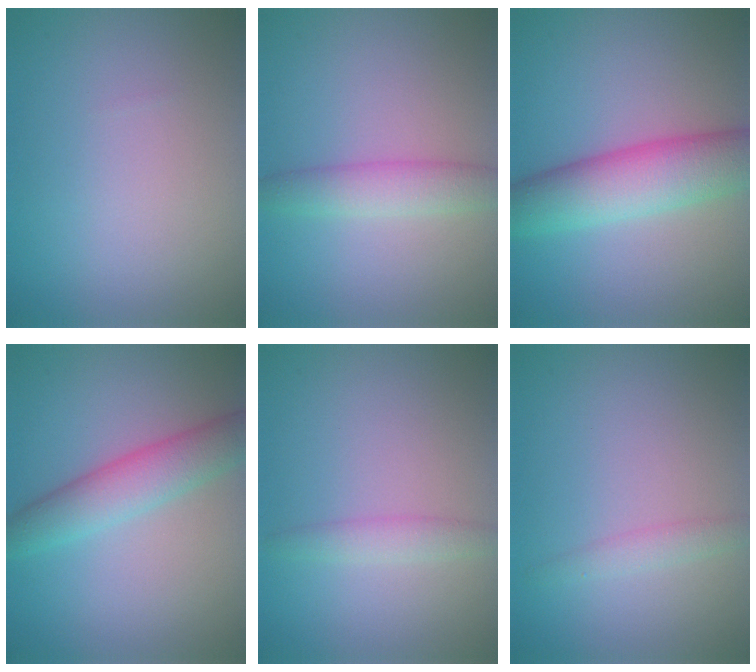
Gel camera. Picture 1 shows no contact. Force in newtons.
{"total": 3.0, "press": 3.0, "slide": 0.1}
{"total": 7.1, "press": 7.1, "slide": 0.2}
{"total": 4.5, "press": 4.5, "slide": 0.1}
{"total": 1.7, "press": 1.6, "slide": 0.2}
{"total": 1.4, "press": 1.4, "slide": 0.0}